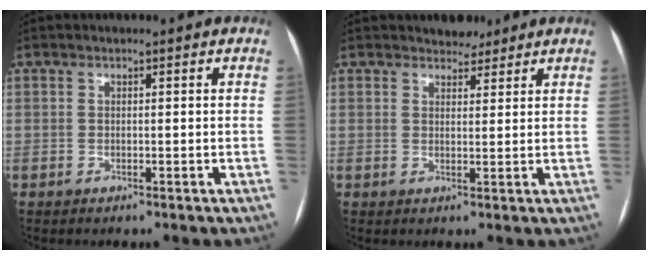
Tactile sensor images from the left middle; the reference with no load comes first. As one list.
[{"total": 3.0, "force": [2.6, 1.4, 0.5], "torque": [-0.005, 0.001, 0.037]}]